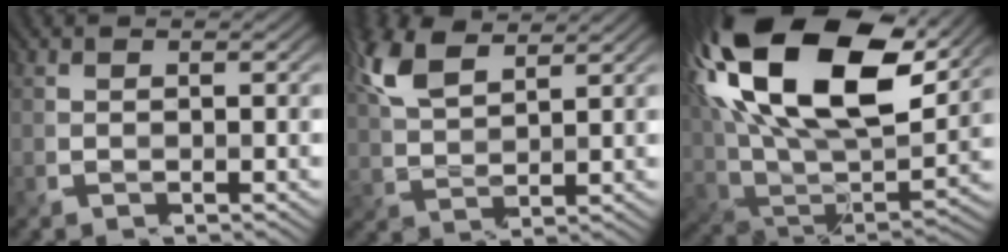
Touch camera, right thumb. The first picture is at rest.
{"total": 7.0, "force": [4.5, 2.3, 4.8], "torque": [-0.138, 0.009, 0.105]}
{"total": 22.0, "force": [10.9, 9.4, 16.7], "torque": [-0.361, 0.057, 0.179]}